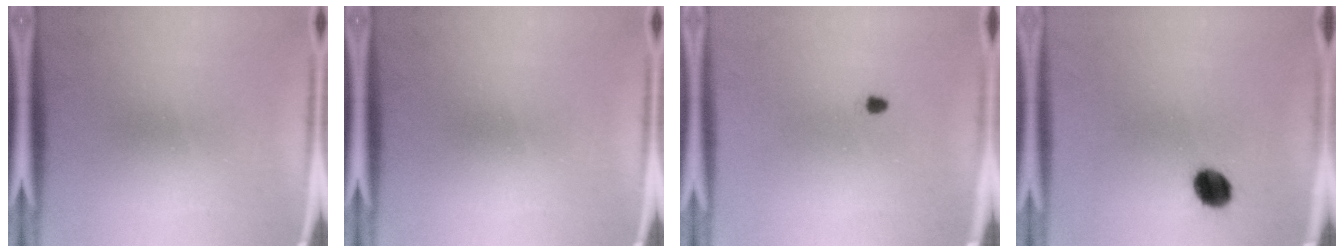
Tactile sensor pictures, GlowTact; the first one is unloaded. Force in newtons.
{"total": 0.0}
{"total": 0.8}
{"total": 6.5}